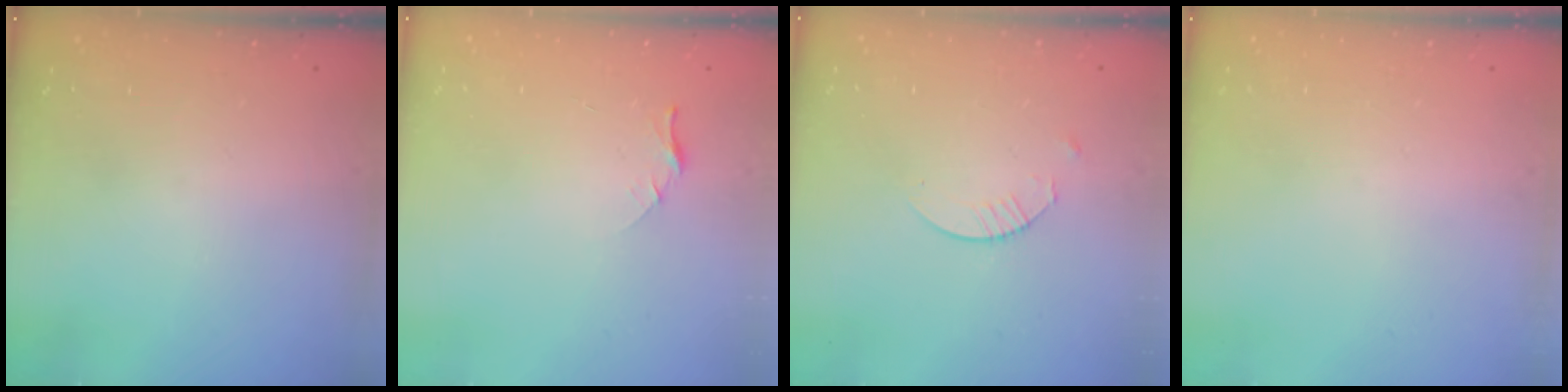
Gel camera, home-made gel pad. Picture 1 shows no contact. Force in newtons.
{"total": 4.5, "press": 4.4, "slide": 0.4}
{"total": 2.4, "press": 2.4, "slide": 0.3}
{"total": 0.0}